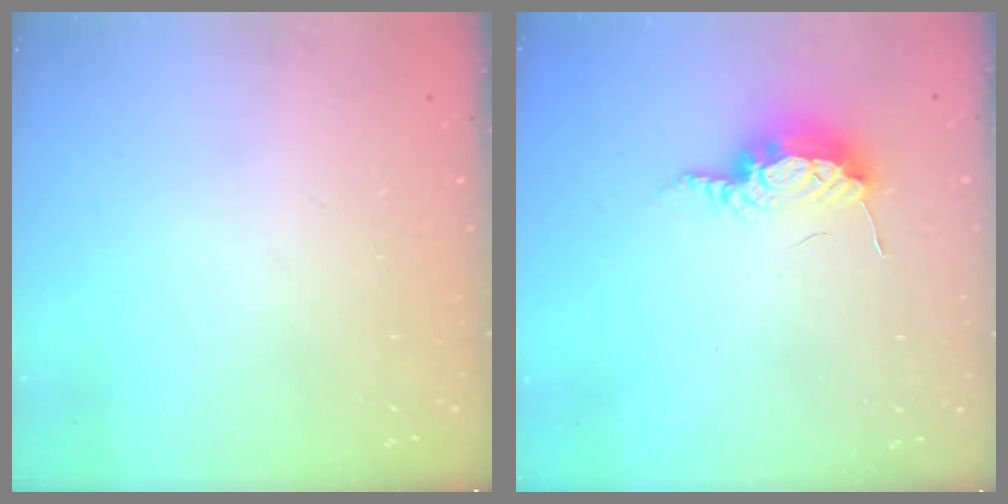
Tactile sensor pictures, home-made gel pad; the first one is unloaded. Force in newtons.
{"total": 8.2, "press": 8.2, "slide": 0.8}